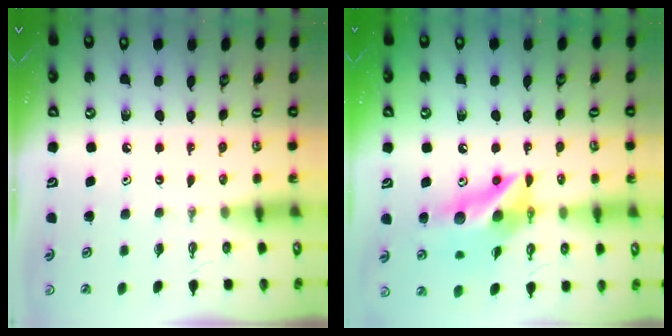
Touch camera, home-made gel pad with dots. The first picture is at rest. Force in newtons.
{"total": 12.8, "press": 12.8, "slide": 1.3}